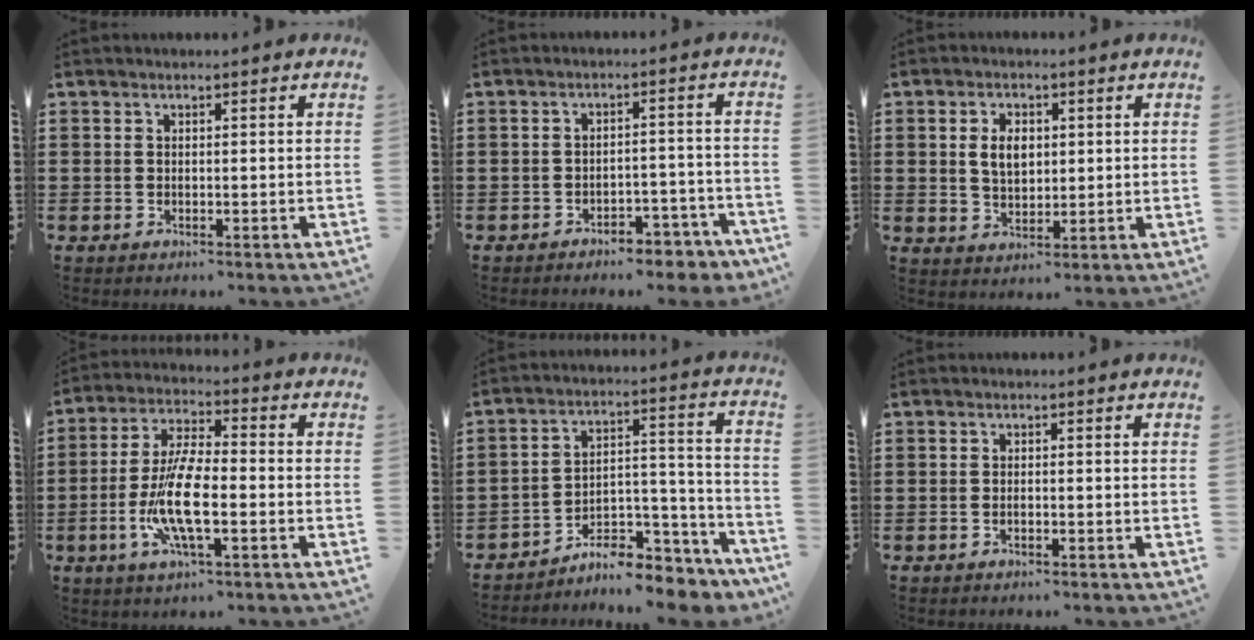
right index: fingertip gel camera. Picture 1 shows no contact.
{"total": 4.2, "force": [-4.0, 0.8, 1.0], "torque": [-0.018, 0.007, -0.080]}
{"total": 4.5, "force": [0.8, 2.9, 3.3], "torque": [-0.065, 0.008, 0.011]}
{"total": 10.0, "force": [-2.7, 3.0, 9.1], "torque": [-0.204, -0.014, -0.057]}
{"total": 7.5, "force": [-6.7, 2.4, 2.3], "torque": [-0.028, 0.022, -0.125]}
{"total": 0.7, "force": [-0.4, 0.2, 0.5], "torque": [-0.011, -0.004, -0.006]}